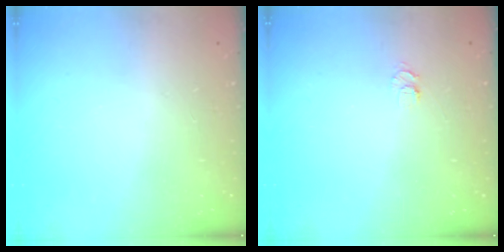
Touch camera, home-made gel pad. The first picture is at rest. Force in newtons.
{"total": 4.4, "press": 4.4, "slide": 0.5}